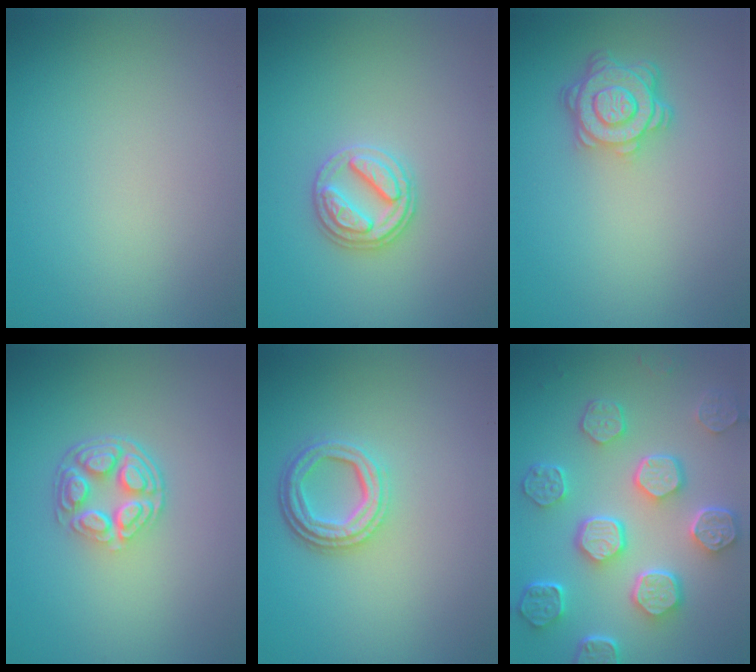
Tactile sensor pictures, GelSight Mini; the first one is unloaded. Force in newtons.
{"total": 2.8, "press": 2.8, "slide": 0.2}
{"total": 4.8, "press": 3.6, "slide": 3.1}
{"total": 4.7, "press": 3.3, "slide": 3.3}
{"total": 4.0, "press": 3.1, "slide": 2.5}
{"total": 8.0, "press": 6.1, "slide": 5.1}